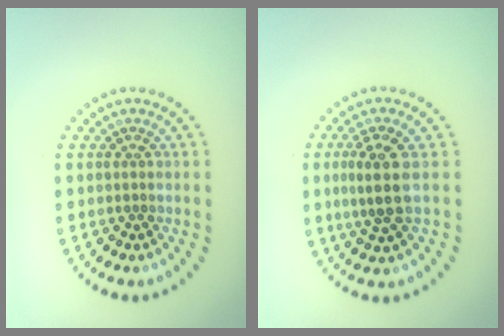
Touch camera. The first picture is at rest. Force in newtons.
{"total": 3.4, "press": 3.0, "slide": 1.6}